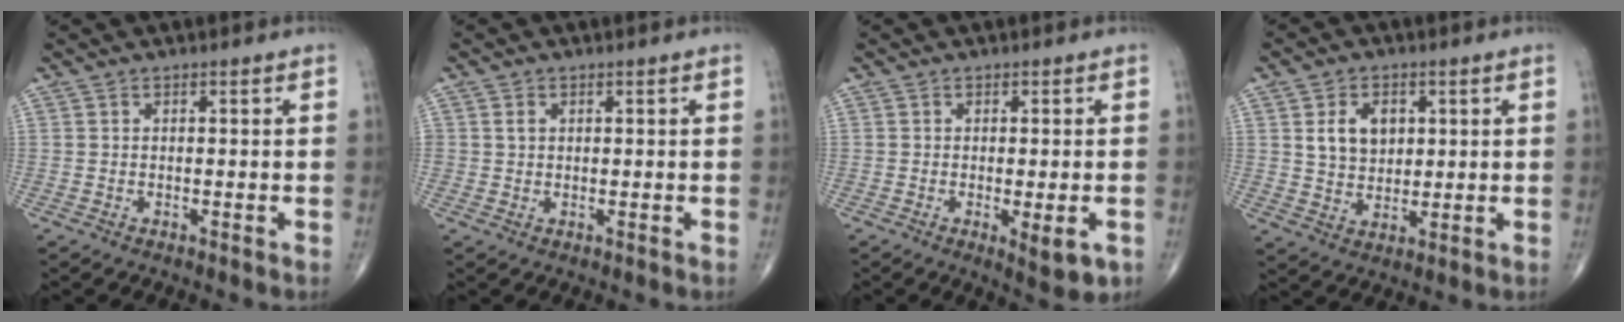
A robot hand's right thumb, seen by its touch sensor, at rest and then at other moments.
{"total": 1.4, "force": [0.4, 1.2, 0.6], "torque": [-0.004, -0.001, 0.008]}
{"total": 5.5, "force": [-1.7, 1.7, 4.9], "torque": [-0.067, -0.013, -0.019]}
{"total": 6.2, "force": [1.7, 4.6, 3.8], "torque": [-0.044, -0.010, 0.033]}